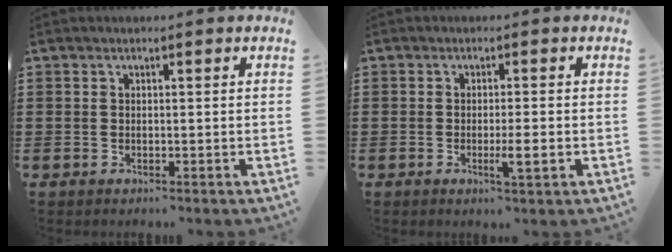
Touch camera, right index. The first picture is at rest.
{"total": 3.2, "force": [-1.0, 0.2, 3.0], "torque": [-0.050, -0.005, -0.018]}